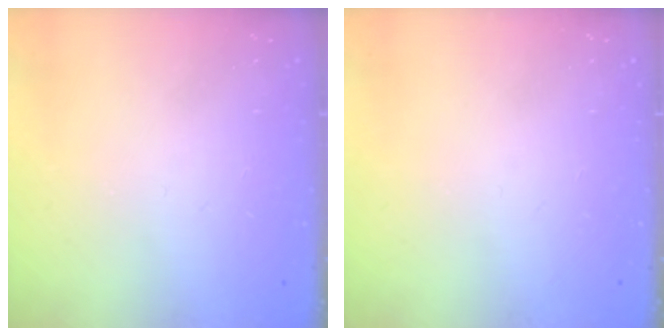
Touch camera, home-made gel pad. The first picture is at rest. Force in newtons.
{"total": 0.0}